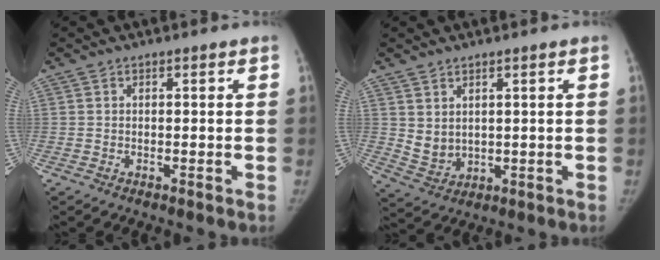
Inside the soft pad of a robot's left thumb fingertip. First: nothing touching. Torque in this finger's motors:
{"motor_torque": [0.02, 0.02, 0.31, -0.33, -0.02]}